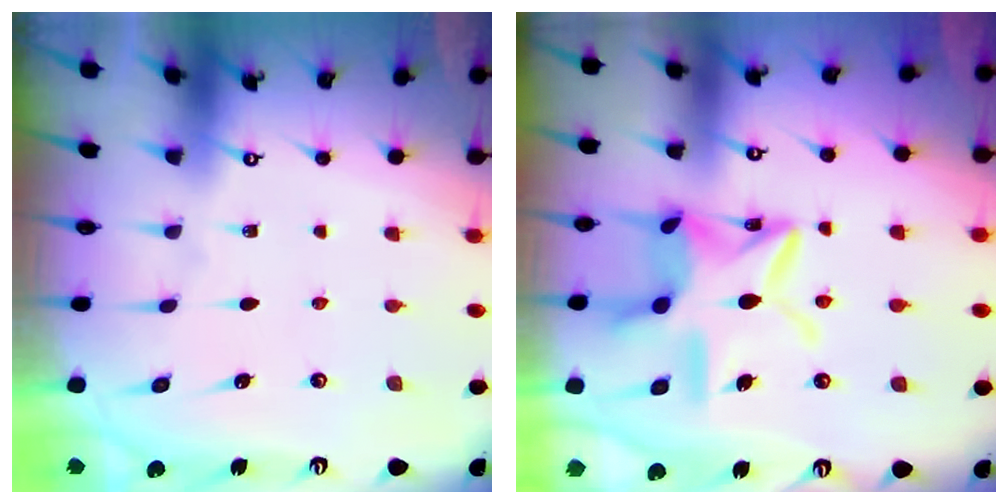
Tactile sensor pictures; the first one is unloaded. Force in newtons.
{"total": 16.8, "press": 16.7, "slide": 1.6}